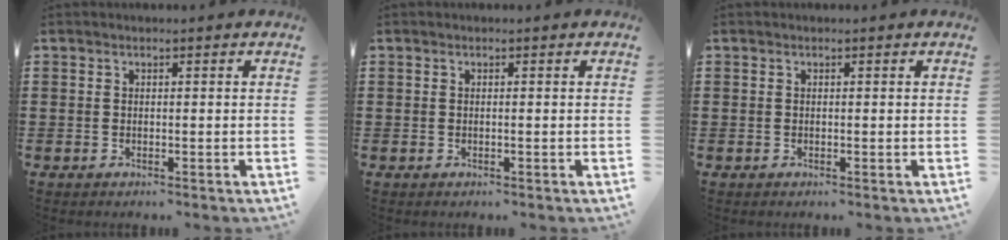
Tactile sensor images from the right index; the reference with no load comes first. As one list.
[{"total": 0.0}, {"total": 0.0}]